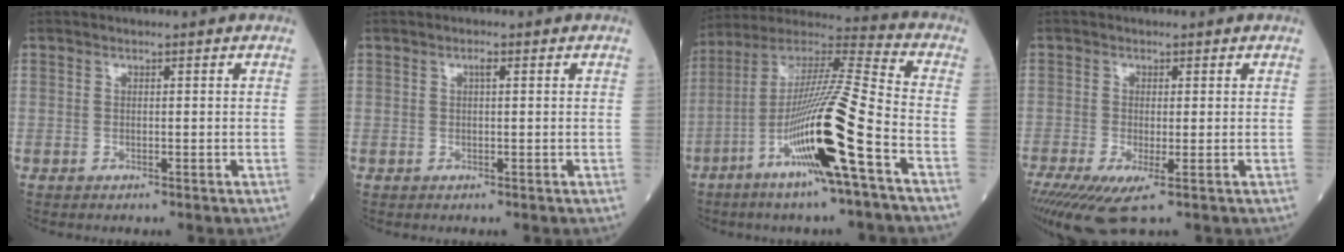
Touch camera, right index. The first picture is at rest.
{"total": 0.9, "force": [0.3, 0.2, 0.8], "torque": [-0.017, 0.002, 0.004]}
{"total": 19.2, "force": [-7.2, -0.3, 17.8], "torque": [-0.352, -0.017, -0.139]}
{"total": 8.0, "force": [-3.9, 2.2, 6.6], "torque": [-0.127, -0.025, -0.067]}